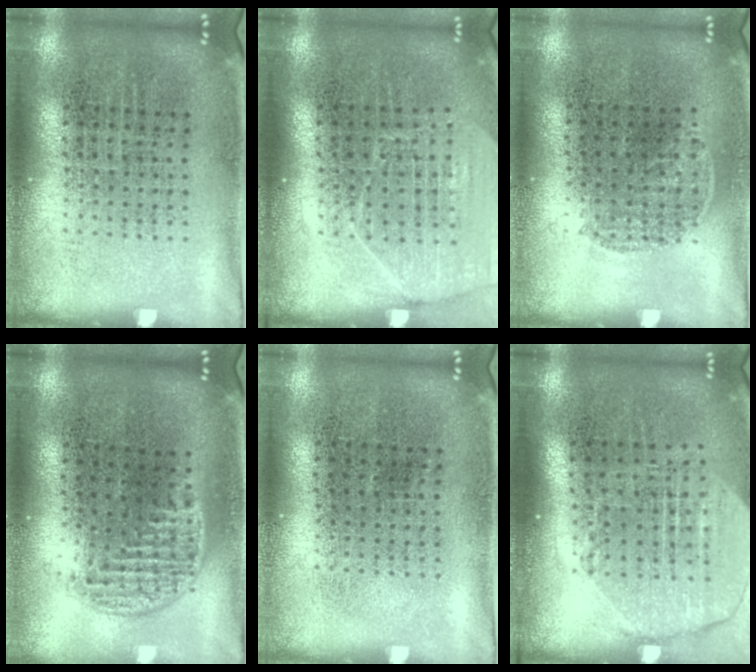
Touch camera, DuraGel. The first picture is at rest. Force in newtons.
{"total": 1.6, "press": 1.6, "slide": 0.3}
{"total": 0.5, "press": 0.2, "slide": 0.5}
{"total": 1.3, "press": 1.0, "slide": 0.7}
{"total": 0.0}
{"total": 1.9, "press": 1.7, "slide": 0.9}